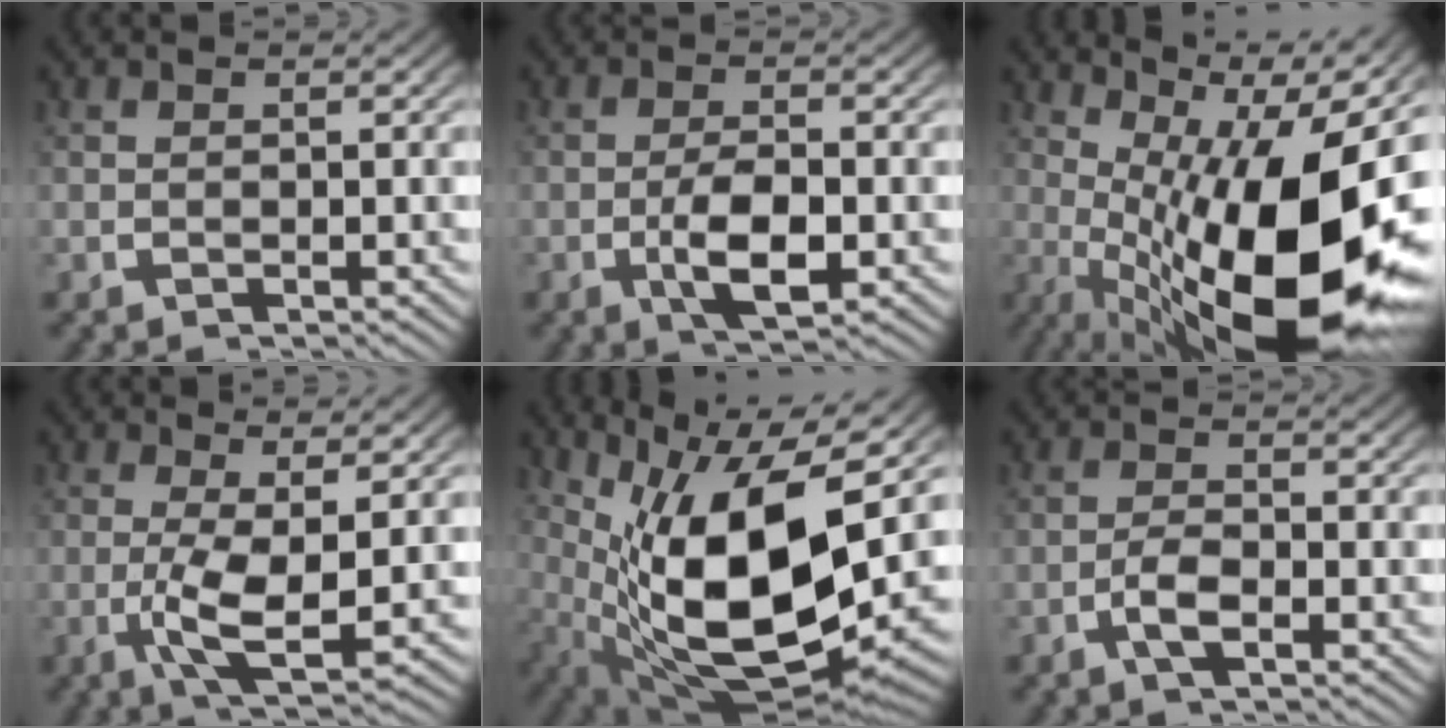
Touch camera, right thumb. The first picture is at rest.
{"total": 4.8, "force": [-1.1, 2.5, 4.0], "torque": [-0.086, -0.018, -0.013]}
{"total": 19.7, "force": [-1.0, 9.8, 17.0], "torque": [-0.278, -0.058, 0.025]}
{"total": 5.6, "force": [-0.2, 2.0, 5.2], "torque": [-0.116, -0.027, 0.006]}
{"total": 19.5, "force": [0.3, 11.2, 16.0], "torque": [-0.291, -0.062, 0.041]}
{"total": 2.4, "force": [-0.9, 1.1, 2.0], "torque": [-0.049, -0.009, -0.018]}